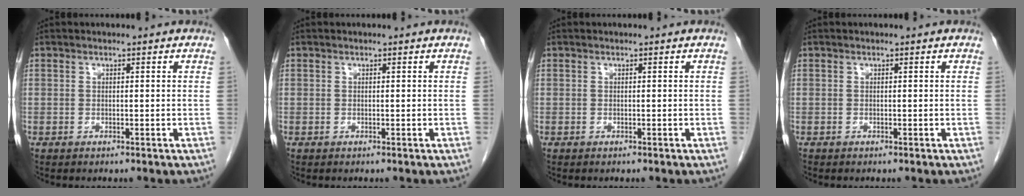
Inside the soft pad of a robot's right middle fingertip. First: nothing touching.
{"total": 0.0}
{"total": 0.0}
{"total": 0.0}